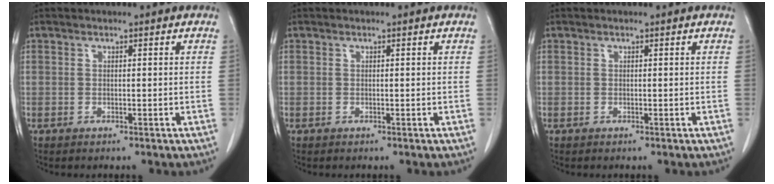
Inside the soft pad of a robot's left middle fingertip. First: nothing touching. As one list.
[{"total": 0.0}, {"total": 0.0}]